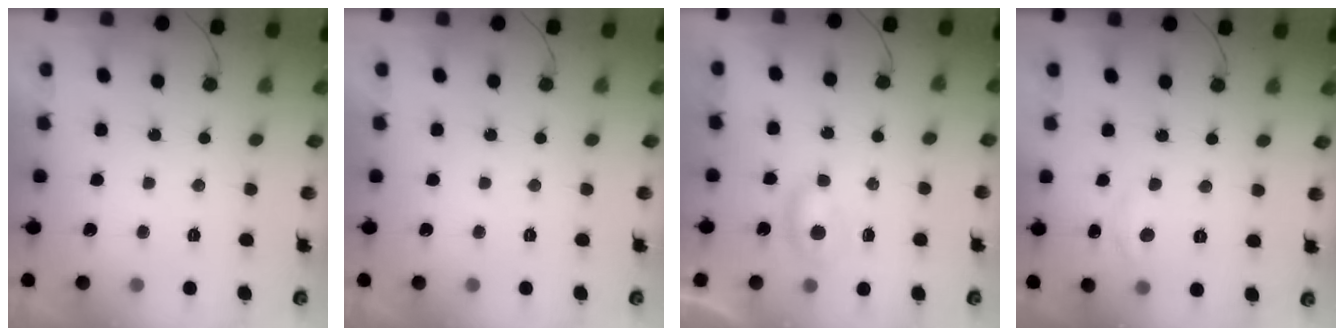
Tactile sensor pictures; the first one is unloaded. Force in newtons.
{"total": 0.0}
{"total": 3.8, "press": 3.8, "slide": 0.6}
{"total": 3.9, "press": 3.8, "slide": 0.5}